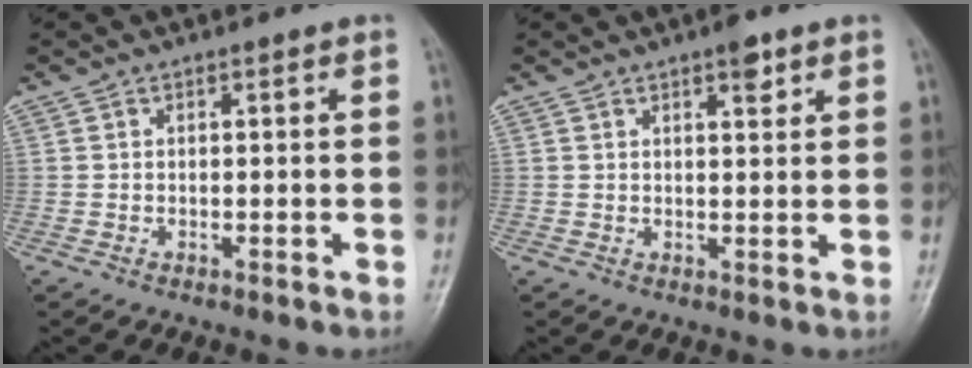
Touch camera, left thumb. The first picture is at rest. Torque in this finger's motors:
{"motor_torque": [0.48, 0.23, 0.24, -0.35, 0.00]}